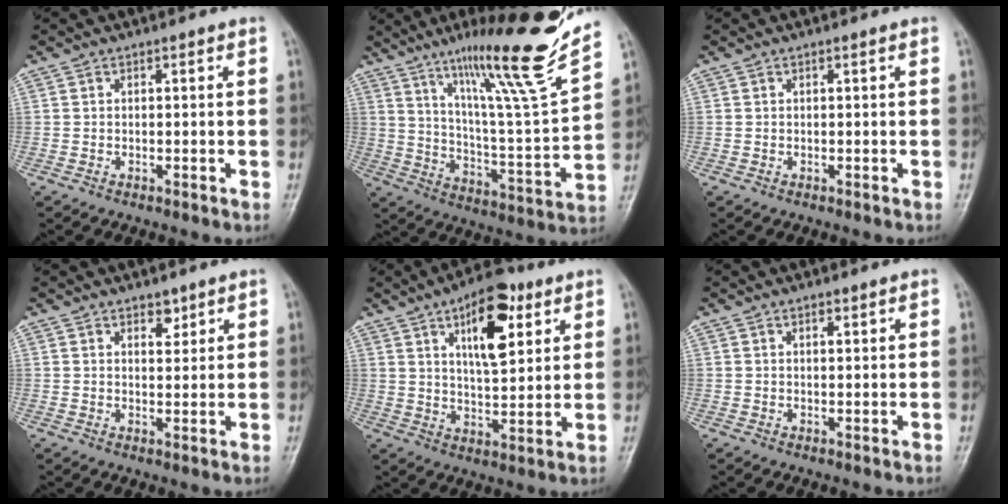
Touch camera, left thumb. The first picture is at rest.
{"total": 21.5, "force": [15.0, 0.8, 15.5], "torque": [-0.212, -0.080, 0.248]}
{"total": 0.0}
{"total": 2.8, "force": [1.9, 1.5, 1.3], "torque": [-0.005, -0.013, 0.032]}
{"total": 13.1, "force": [5.9, 5.6, 10.3], "torque": [-0.131, -0.024, 0.093]}
{"total": 1.3, "force": [0.9, 0.5, 0.8], "torque": [-0.008, -0.004, 0.014]}